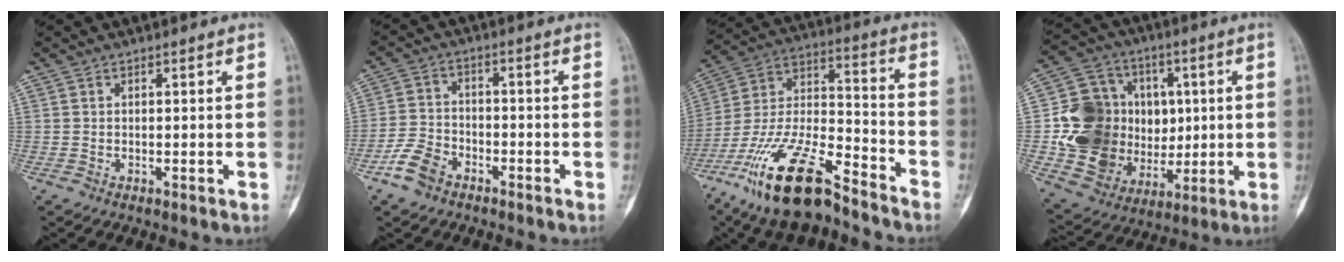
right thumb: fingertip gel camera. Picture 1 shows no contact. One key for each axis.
{"total": 6.5, "fx": -4.2, "fy": 4.0, "fz": 3.0, "tx": -0.057, "ty": 0.023, "tz": -0.084}
{"total": 20.5, "fx": -14.4, "fy": 6.2, "fz": 13.2, "tx": -0.272, "ty": 0.063, "tz": -0.267}
{"total": 20.6, "fx": 0.5, "fy": 16.9, "fz": 11.8, "tx": -0.158, "ty": 0.018, "tz": 0.033}